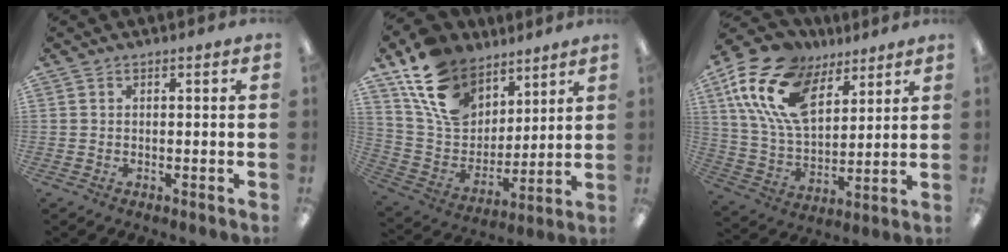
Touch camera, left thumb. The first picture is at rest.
{"total": 17.8, "force": [10.8, 11.8, 7.8], "torque": [-0.147, -0.050, 0.208]}
{"total": 19.7, "force": [10.8, 11.1, 12.1], "torque": [-0.264, -0.036, 0.200]}